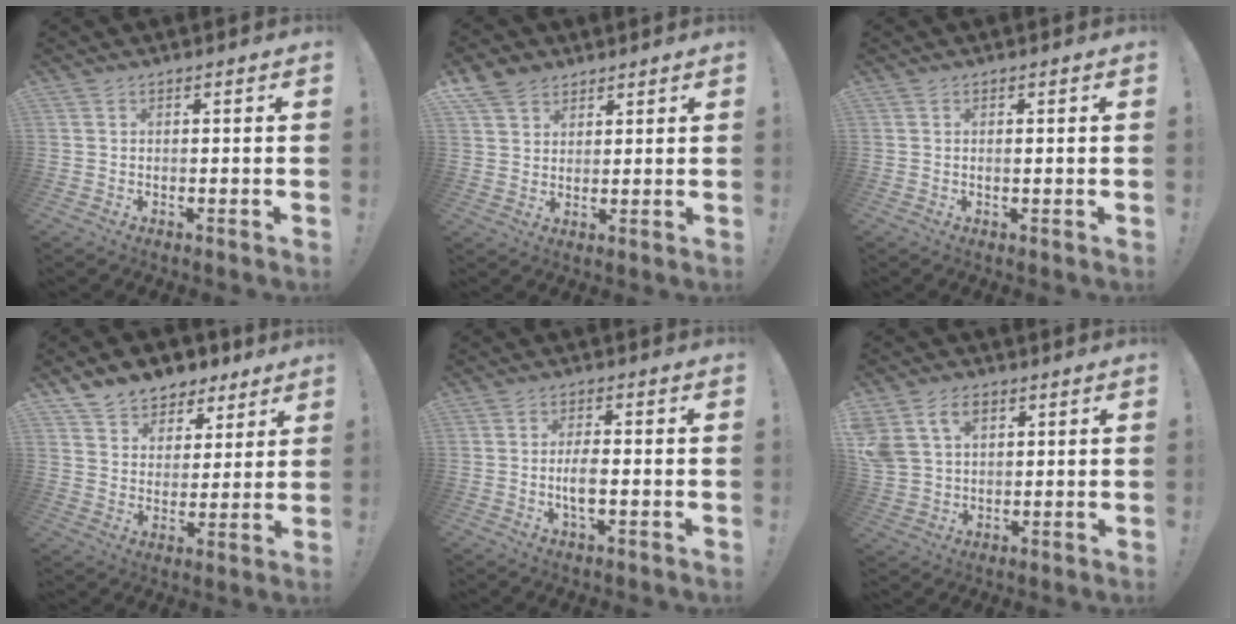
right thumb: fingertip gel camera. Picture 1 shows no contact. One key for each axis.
{"total": 7.0, "fx": 4.8, "fy": 4.7, "fz": 1.8, "tx": -0.030, "ty": -0.025, "tz": 0.094}
{"total": 0.5, "fx": 0.0, "fy": 0.0, "fz": 0.5, "tx": -0.007, "ty": -0.002, "tz": -0.002}
{"total": 9.3, "fx": 6.9, "fy": 6.0, "fz": 1.4, "tx": -0.022, "ty": -0.052, "tz": 0.136}
{"total": 5.2, "fx": -1.2, "fy": 1.5, "fz": 4.8, "tx": -0.110, "ty": -0.002, "tz": -0.024}
{"total": 9.7, "fx": 4.7, "fy": 6.9, "fz": 5.0, "tx": -0.105, "ty": -0.012, "tz": 0.092}